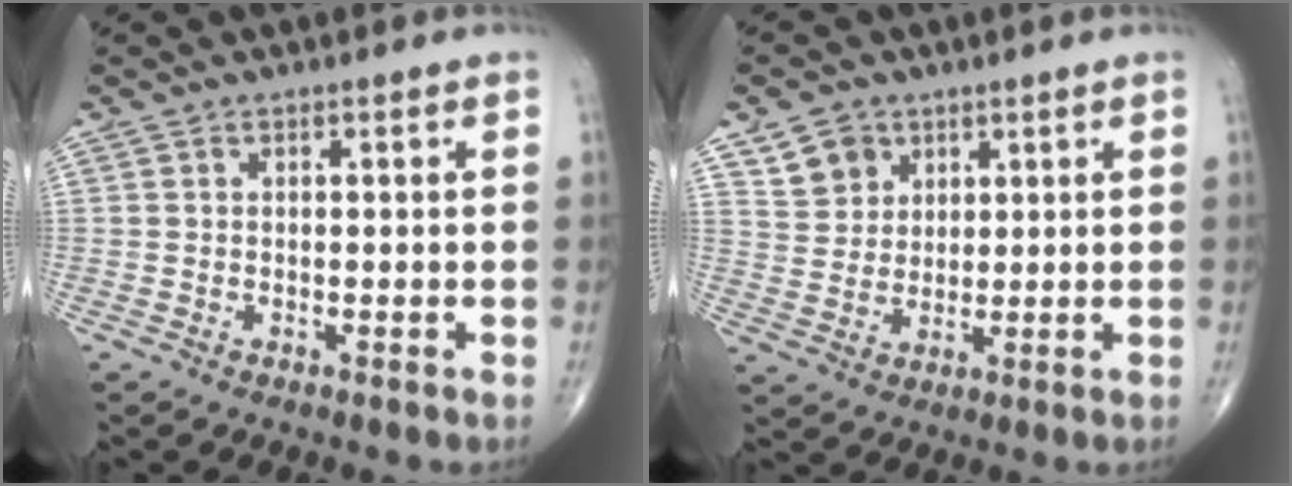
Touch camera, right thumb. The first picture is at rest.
{"total": 6.4, "force": [3.5, 5.1, 1.7], "torque": [-0.008, -0.018, 0.069]}